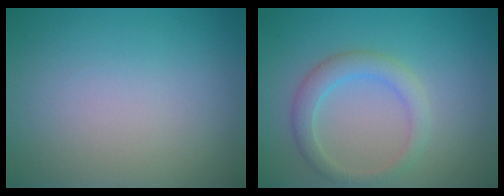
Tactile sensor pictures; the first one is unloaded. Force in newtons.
{"total": 2.7, "press": 2.7, "slide": 0.0}